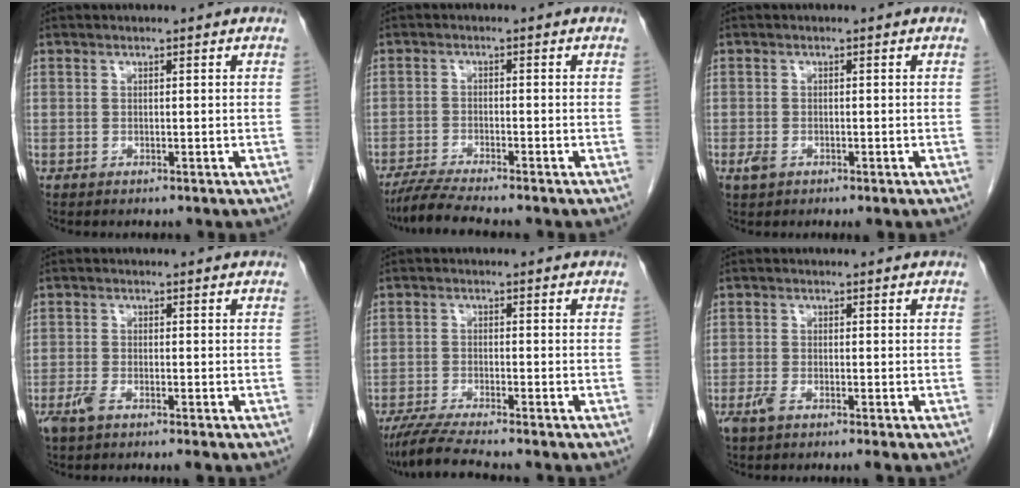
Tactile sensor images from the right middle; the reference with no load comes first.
{"total": 5.3, "force": [-4.6, -0.7, 2.5], "torque": [-0.050, -0.022, -0.085]}
{"total": 1.3, "force": [-0.6, 0.7, 1.0], "torque": [-0.023, -0.002, -0.006]}
{"total": 2.7, "force": [-1.8, 0.3, 1.9], "torque": [-0.043, -0.006, -0.038]}
{"total": 5.8, "force": [-5.0, -1.1, 2.8], "torque": [-0.053, -0.026, -0.092]}
{"total": 2.0, "force": [-1.3, 0.0, 1.5], "torque": [-0.036, -0.006, -0.030]}